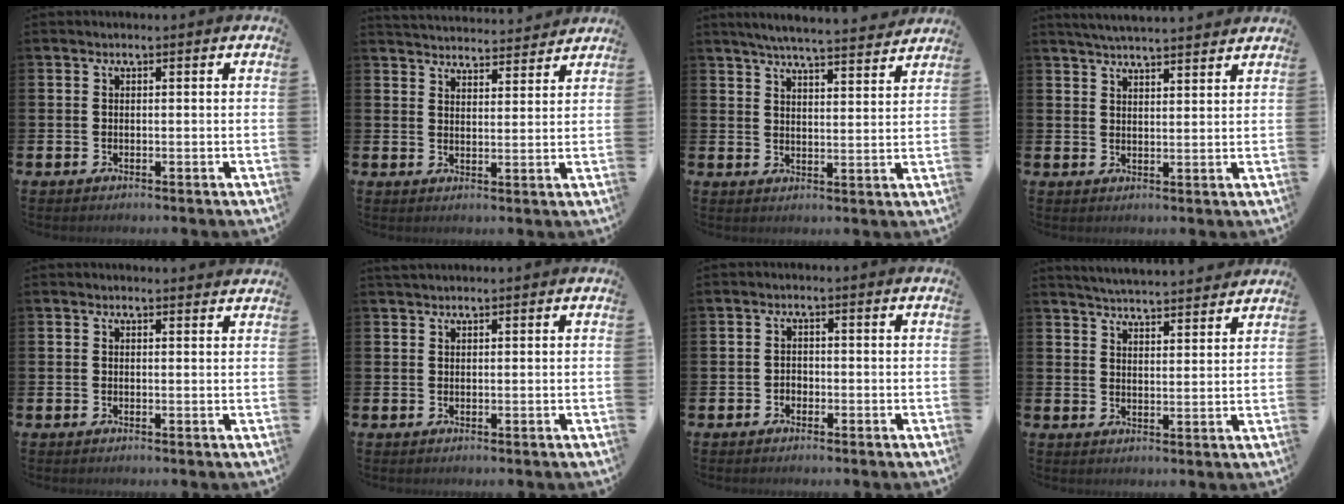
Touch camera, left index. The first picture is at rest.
{"total": 4.5, "force": [4.4, 0.5, -0.1], "torque": [-0.008, -0.031, 0.079]}
{"total": 5.7, "force": [5.5, 0.0, 1.2], "torque": [-0.033, -0.038, 0.096]}
{"total": 4.1, "force": [4.1, -0.1, 0.7], "torque": [-0.016, -0.021, 0.073]}
{"total": 0.8, "force": [0.8, 0.1, 0.1], "torque": [0.010, -0.004, 0.013]}
{"total": 1.2, "force": [1.1, 0.3, 0.3], "torque": [0.005, -0.001, 0.018]}
{"total": 1.2, "force": [-0.7, 0.9, 0.2], "torque": [0.002, -0.001, -0.017]}
{"total": 4.9, "force": [4.9, 0.0, 0.2], "torque": [-0.012, -0.036, 0.085]}